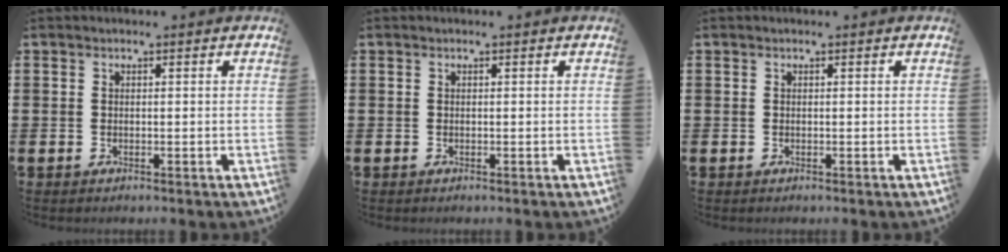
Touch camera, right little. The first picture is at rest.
{"total": 0.0}
{"total": 0.0}